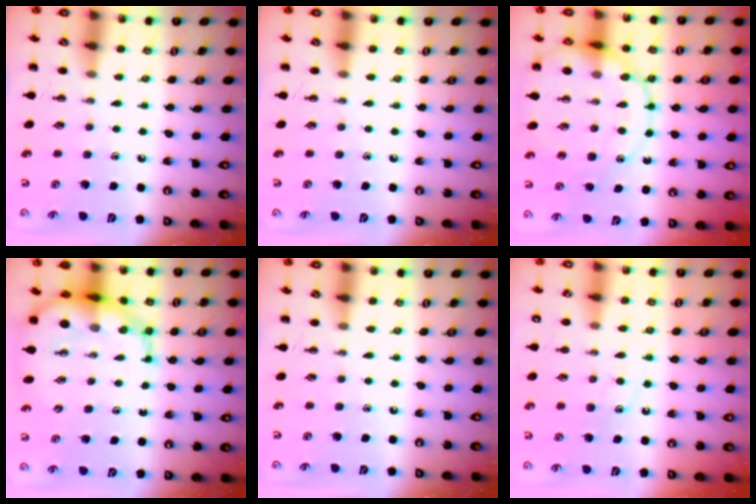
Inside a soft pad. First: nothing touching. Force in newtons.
{"total": 0.0}
{"total": 17.6, "press": 17.3, "slide": 2.9}
{"total": 10.7, "press": 10.4, "slide": 2.9}
{"total": 0.0}
{"total": 9.1, "press": 9.1, "slide": 1.0}